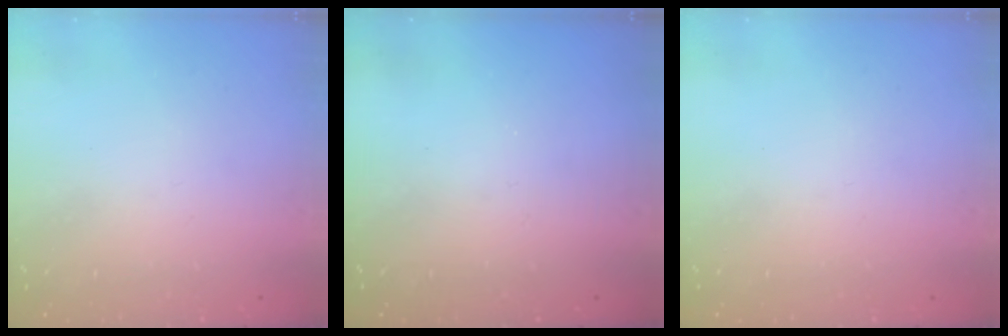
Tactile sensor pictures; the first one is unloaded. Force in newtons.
{"total": 0.0}
{"total": 0.0}